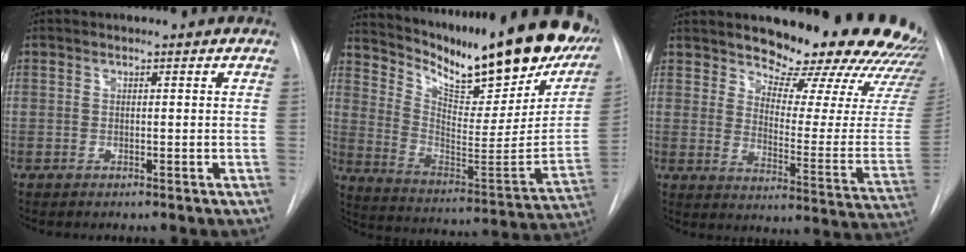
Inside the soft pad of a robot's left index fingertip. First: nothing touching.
{"total": 28.6, "force": [21.7, 7.5, 17.1], "torque": [-0.281, -0.046, 0.310]}
{"total": 25.4, "force": [21.7, 6.9, 11.3], "torque": [-0.157, -0.095, 0.259]}